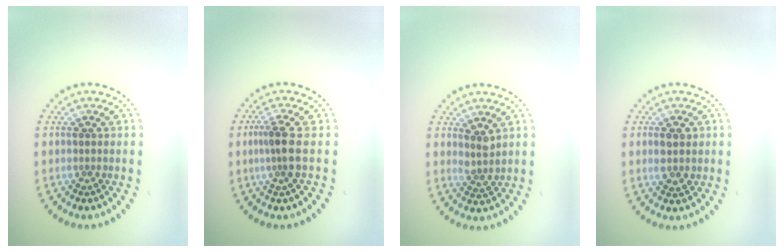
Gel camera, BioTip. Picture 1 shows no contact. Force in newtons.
{"total": 2.4, "press": 1.8, "slide": 1.6}
{"total": 1.8, "press": 1.3, "slide": 1.2}
{"total": 2.0, "press": 2.0, "slide": 0.0}